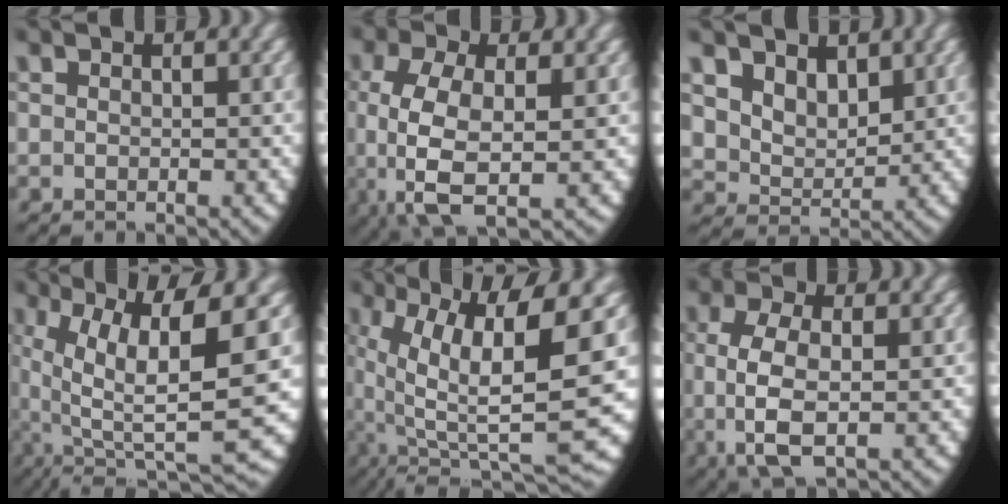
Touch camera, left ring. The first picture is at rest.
{"total": 8.6, "force": [-1.4, 5.5, 6.5], "torque": [-0.177, -0.050, 0.000]}
{"total": 8.8, "force": [2.7, 7.6, 3.5], "torque": [-0.113, -0.033, 0.045]}
{"total": 11.7, "force": [0.2, 5.0, 10.6], "torque": [-0.175, -0.028, 0.018]}
{"total": 12.9, "force": [-0.9, 5.9, 11.4], "torque": [-0.188, -0.022, -0.002]}
{"total": 5.7, "force": [-0.3, 3.2, 4.7], "torque": [-0.125, -0.023, 0.008]}